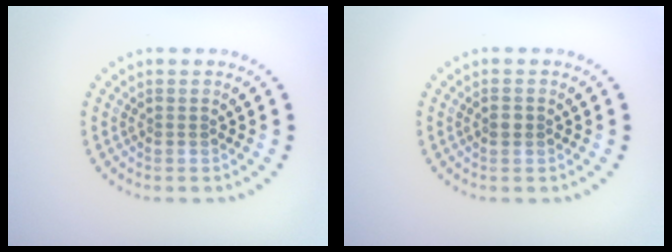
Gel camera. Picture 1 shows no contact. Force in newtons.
{"total": 1.1, "press": 1.1, "slide": 0.1}